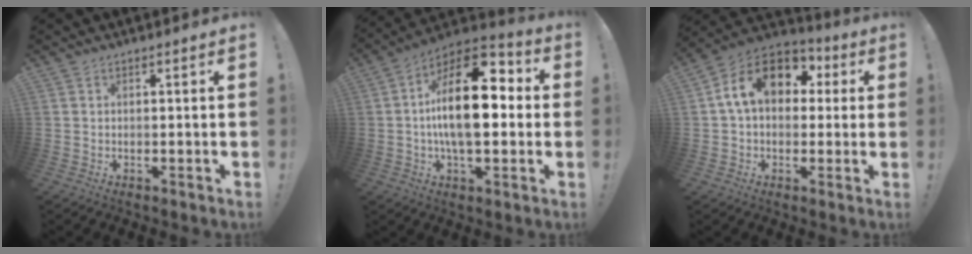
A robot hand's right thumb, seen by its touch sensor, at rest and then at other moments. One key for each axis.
{"total": 21.1, "fx": 1.3, "fy": 10.1, "fz": 18.5, "tx": -0.303, "ty": 0.002, "tz": 0.013}
{"total": 16.2, "fx": 4.3, "fy": 11.2, "fz": 10.9, "tx": -0.174, "ty": 0.011, "tz": 0.080}